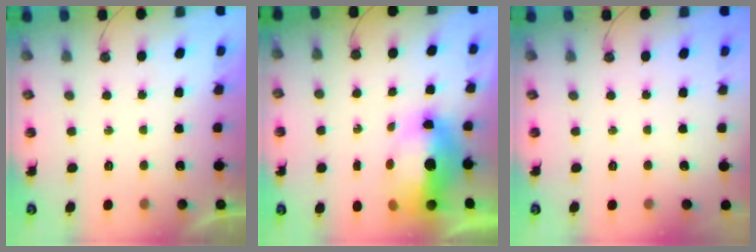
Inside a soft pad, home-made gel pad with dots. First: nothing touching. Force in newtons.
{"total": 15.9, "press": 13.6, "slide": 8.3}
{"total": 0.0}